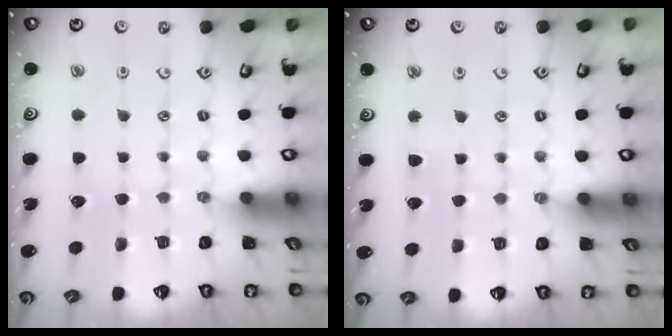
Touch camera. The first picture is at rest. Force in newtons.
{"total": 2.7, "press": 2.6, "slide": 0.5}